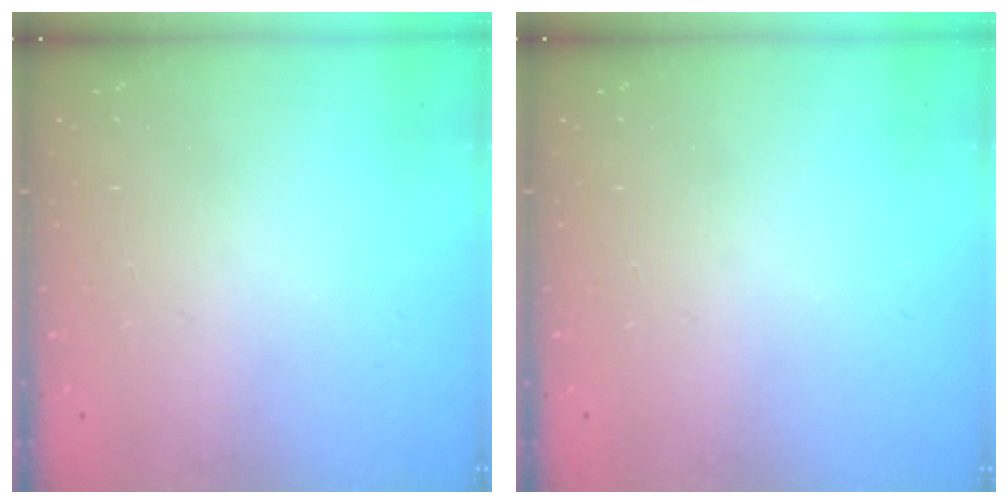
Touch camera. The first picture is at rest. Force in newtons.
{"total": 0.0}